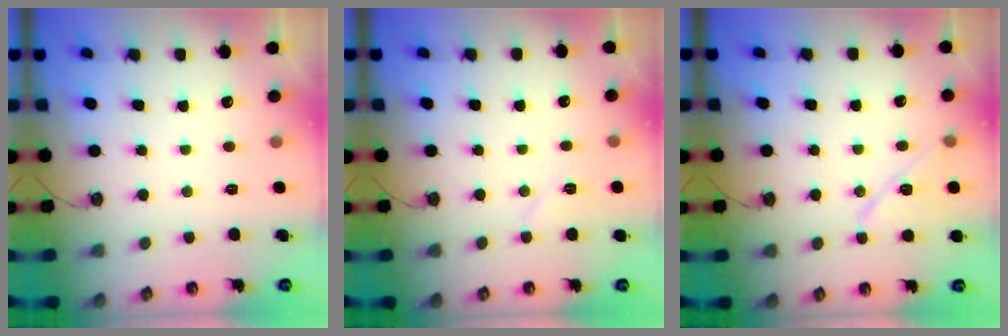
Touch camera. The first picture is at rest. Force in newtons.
{"total": 5.7, "press": 5.1, "slide": 2.7}
{"total": 10.1, "press": 10.0, "slide": 1.4}